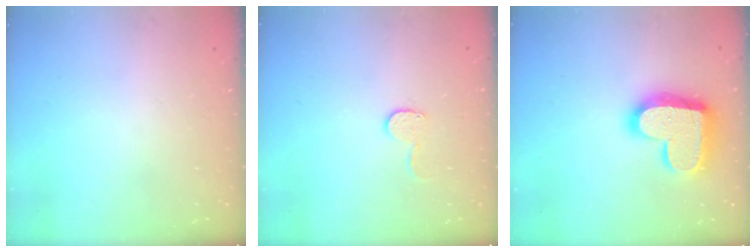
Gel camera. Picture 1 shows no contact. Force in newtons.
{"total": 7.1, "press": 7.1, "slide": 0.4}
{"total": 19.2, "press": 19.2, "slide": 1.3}